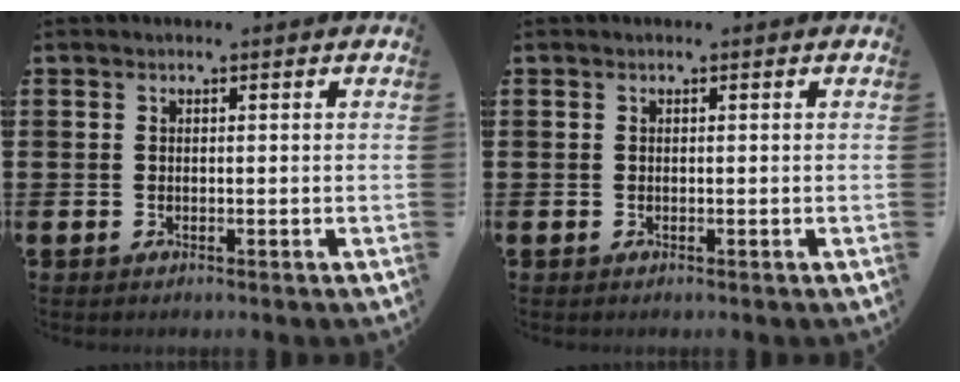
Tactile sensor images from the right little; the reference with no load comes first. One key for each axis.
{"total": 0.0}